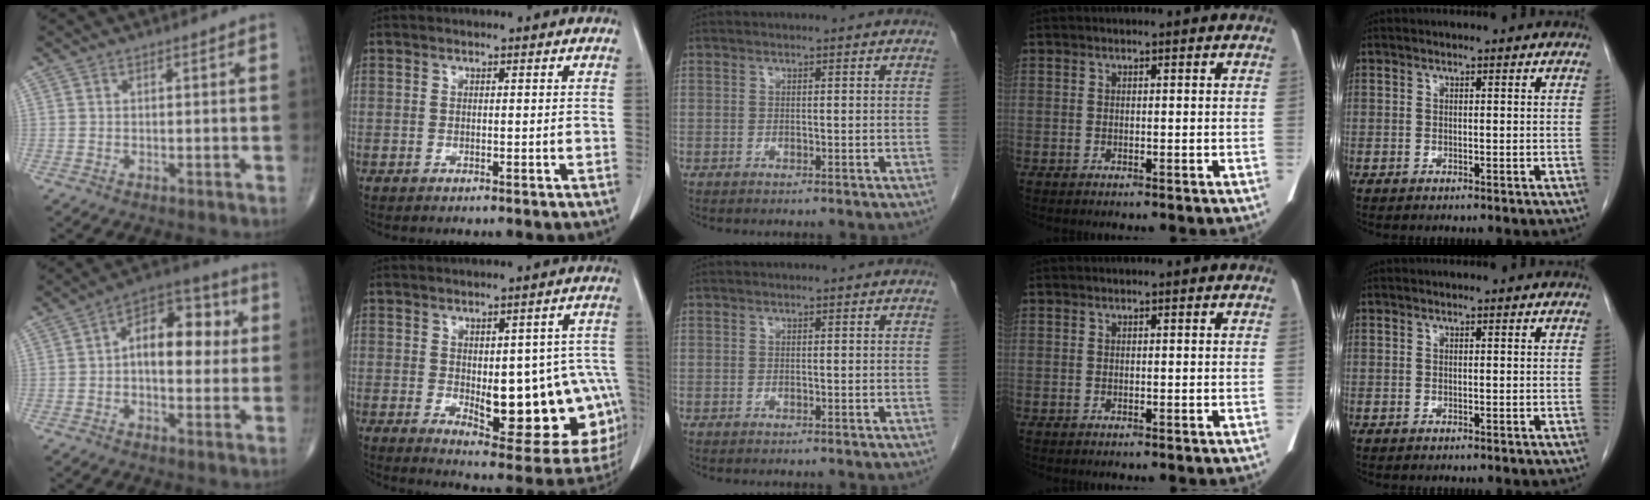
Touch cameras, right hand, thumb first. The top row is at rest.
{"thumb": {"total": 13.5, "force": [1.5, 7.7, 10.9], "torque": [-0.129, 0.027, 0.013]}, "index": {"total": 19.0, "force": [-3.0, 7.6, 17.2], "torque": [-0.150, 0.019, -0.011]}}